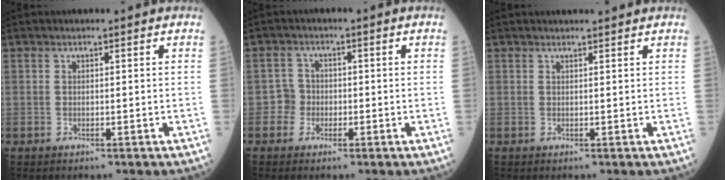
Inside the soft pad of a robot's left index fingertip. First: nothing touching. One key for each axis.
{"total": 2.6, "fx": -1.0, "fy": 2.4, "fz": 0.2, "tx": 0.001, "ty": 0.011, "tz": -0.025}
{"total": 3.1, "fx": 3.0, "fy": 0.2, "fz": 0.7, "tx": -0.009, "ty": 0.020, "tz": 0.038}